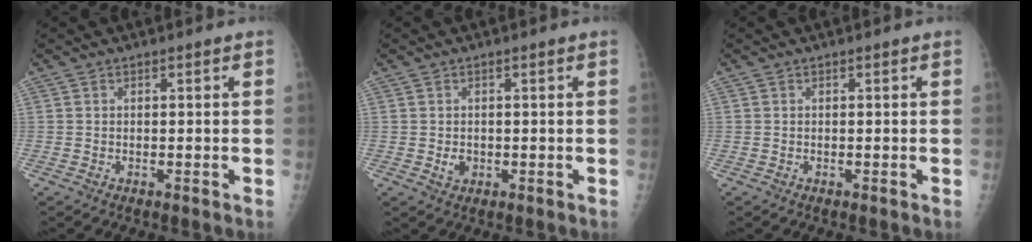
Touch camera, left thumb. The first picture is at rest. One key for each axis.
{"total": 2.1, "fx": -0.3, "fy": 1.7, "fz": 1.2, "tx": -0.012, "ty": 0.000, "tz": -0.001}
{"total": 0.0}